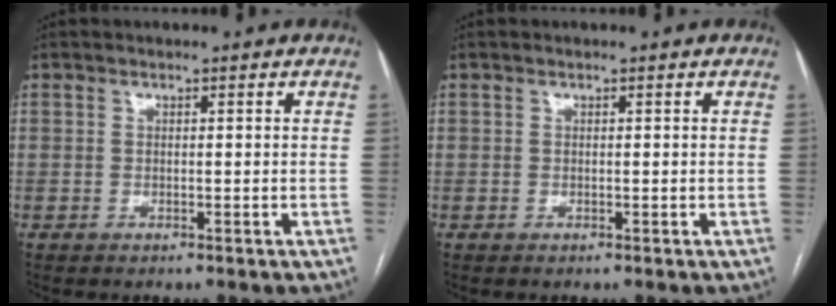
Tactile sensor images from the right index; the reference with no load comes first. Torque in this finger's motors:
{"motor_torque": [0.08, 0.03, 0.01, 0.00]}